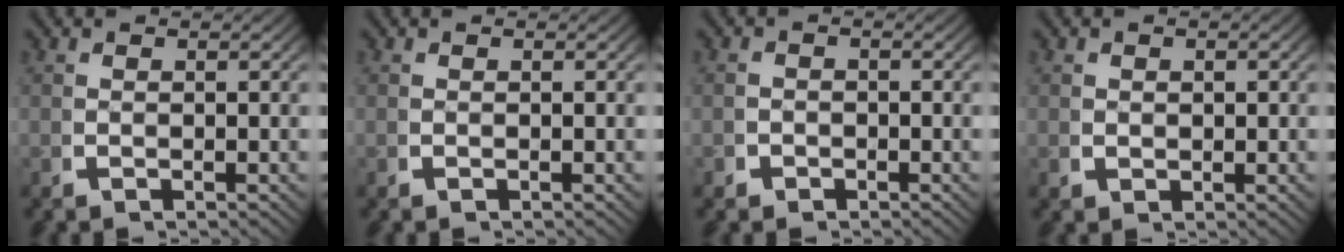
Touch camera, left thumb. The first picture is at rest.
{"total": 0.0}
{"total": 1.2, "force": [-0.9, 0.8, 0.1], "torque": [0.001, -0.009, -0.015]}
{"total": 1.3, "force": [0.5, 1.1, 0.6], "torque": [-0.013, -0.005, 0.014]}